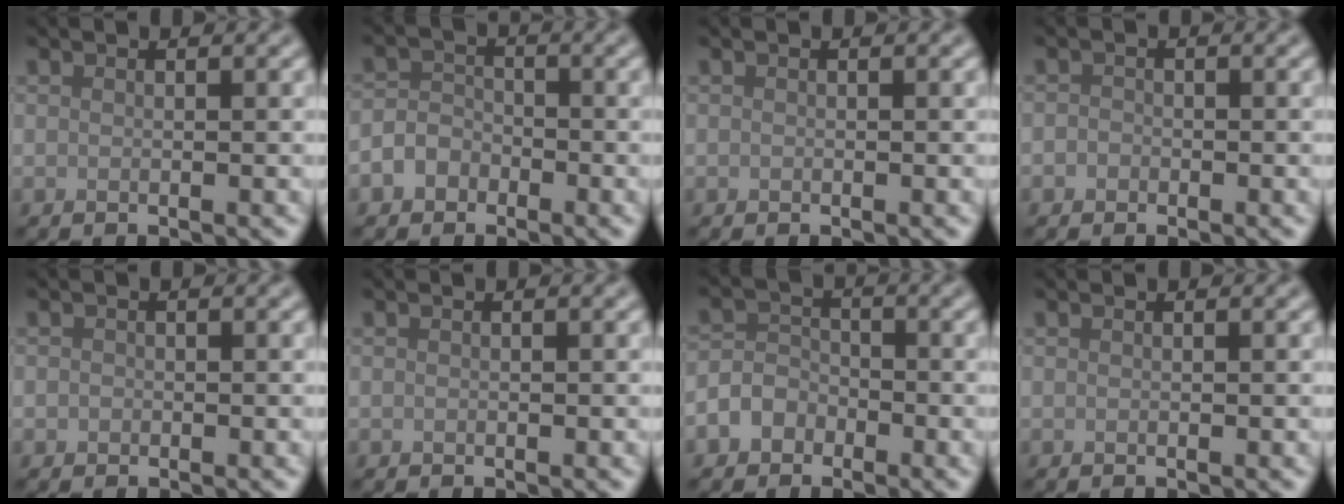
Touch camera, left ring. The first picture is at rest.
{"total": 2.6, "force": [-1.4, 2.0, 0.9], "torque": [-0.003, 0.008, -0.034]}
{"total": 0.0}
{"total": 0.9, "force": [-0.4, 0.8, 0.1], "torque": [0.003, -0.002, -0.008]}
{"total": 0.6, "force": [-0.2, 0.5, 0.1], "torque": [0.001, -0.004, -0.004]}
{"total": 0.0}
{"total": 3.3, "force": [-1.9, 2.5, 0.9], "torque": [0.000, 0.003, -0.044]}
{"total": 0.0}